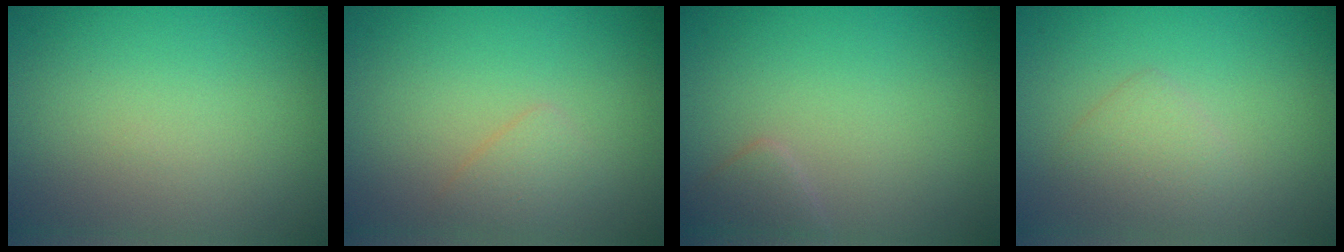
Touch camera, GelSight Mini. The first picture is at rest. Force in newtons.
{"total": 1.3, "press": 1.3, "slide": 0.1}
{"total": 1.2, "press": 1.2, "slide": 0.1}
{"total": 1.8, "press": 1.8, "slide": 0.1}